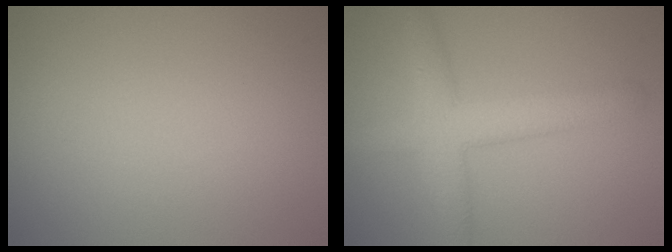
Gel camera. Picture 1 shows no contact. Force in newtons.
{"total": 4.6, "press": 4.6, "slide": 0.1}